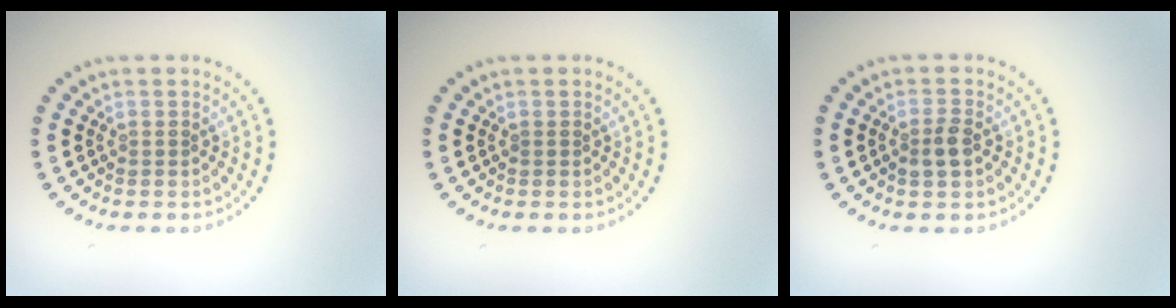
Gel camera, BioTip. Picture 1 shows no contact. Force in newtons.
{"total": 0.0}
{"total": 1.8, "press": 1.8, "slide": 0.5}